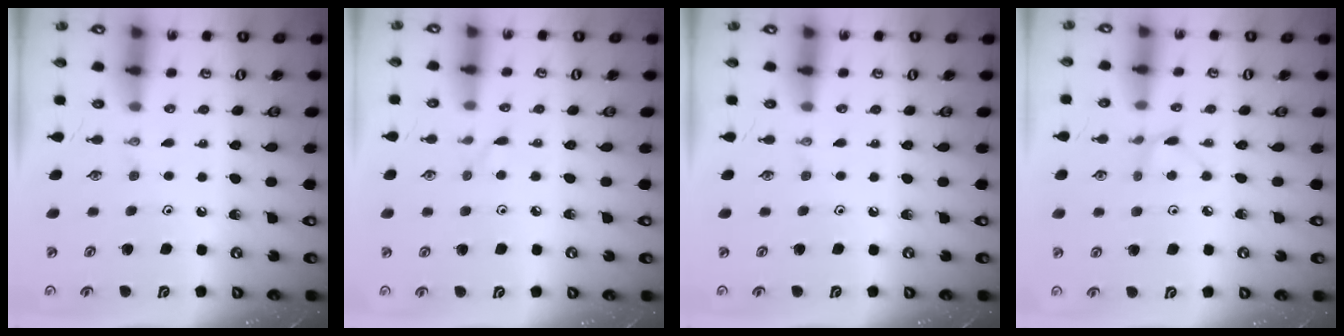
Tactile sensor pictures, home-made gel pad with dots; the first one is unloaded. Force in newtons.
{"total": 2.6, "press": 2.6, "slide": 0.3}
{"total": 0.0}
{"total": 2.9, "press": 2.9, "slide": 0.4}